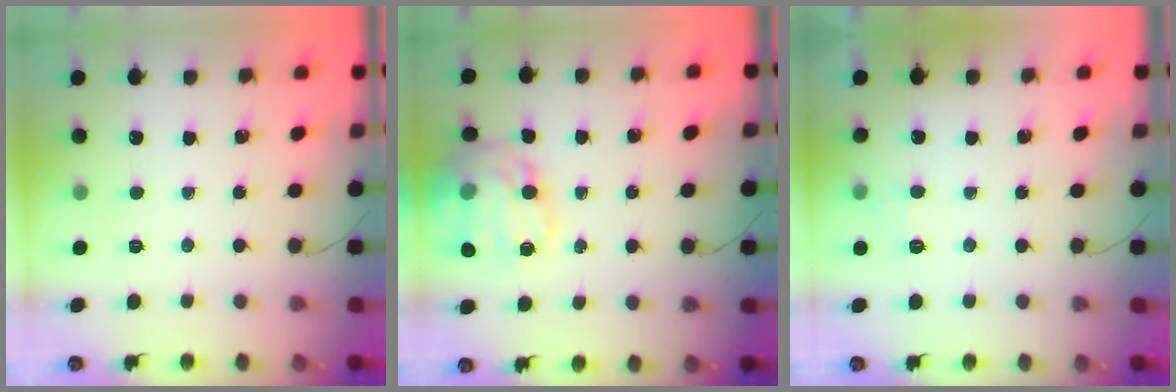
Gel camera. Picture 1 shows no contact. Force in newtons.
{"total": 16.0, "press": 15.8, "slide": 2.2}
{"total": 3.3, "press": 3.0, "slide": 1.4}